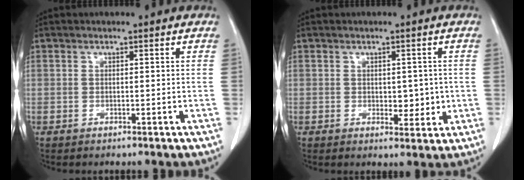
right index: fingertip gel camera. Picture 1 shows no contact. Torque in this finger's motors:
{"motor_torque": [-0.07, 0.03, -0.05, 0.00]}